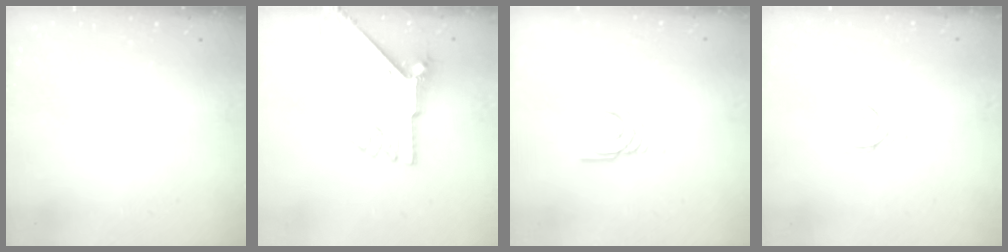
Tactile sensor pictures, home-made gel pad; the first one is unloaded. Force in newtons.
{"total": 8.2, "press": 8.2, "slide": 0.9}
{"total": 3.5, "press": 3.5, "slide": 0.4}
{"total": 3.0, "press": 2.9, "slide": 0.7}